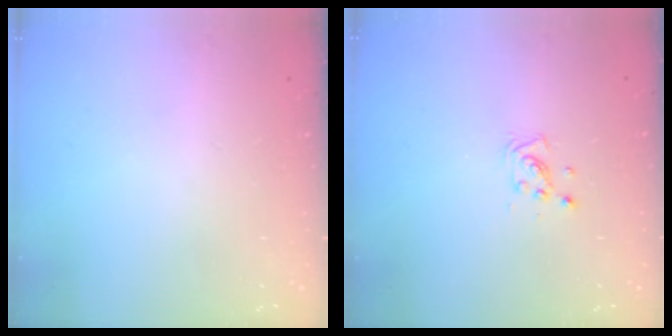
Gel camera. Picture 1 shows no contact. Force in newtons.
{"total": 4.6, "press": 4.4, "slide": 1.4}